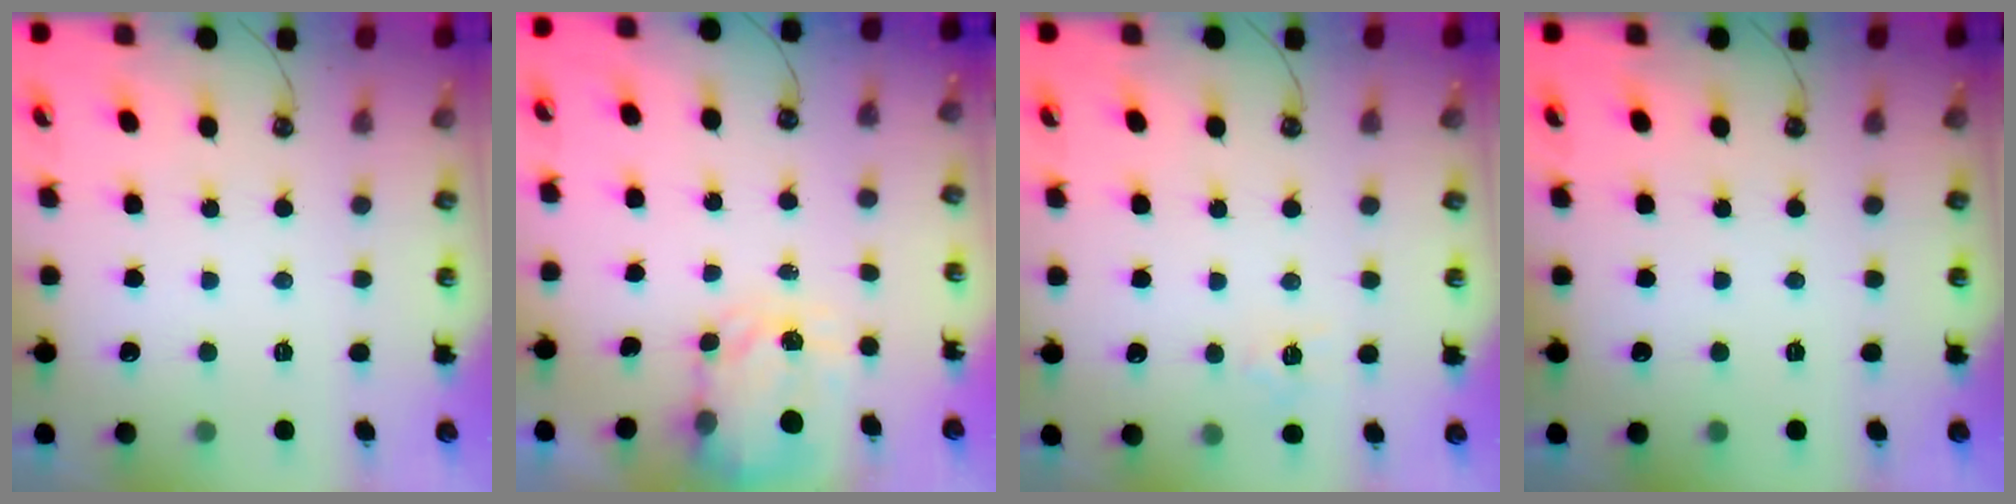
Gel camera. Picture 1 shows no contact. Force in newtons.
{"total": 3.5, "press": 3.5, "slide": 0.4}
{"total": 7.2, "press": 7.2, "slide": 0.7}
{"total": 0.0}